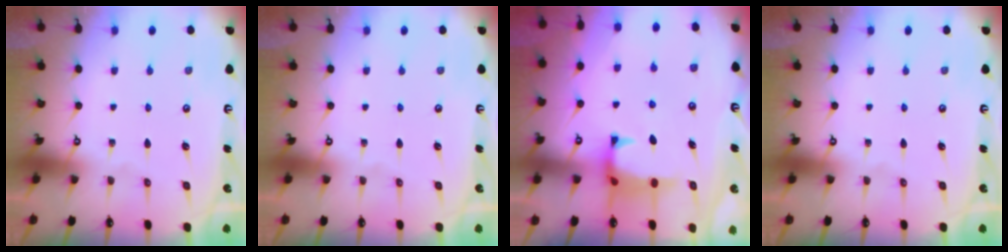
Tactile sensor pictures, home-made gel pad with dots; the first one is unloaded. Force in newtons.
{"total": 0.0}
{"total": 0.8, "press": 0.1, "slide": 0.8}
{"total": 0.0}